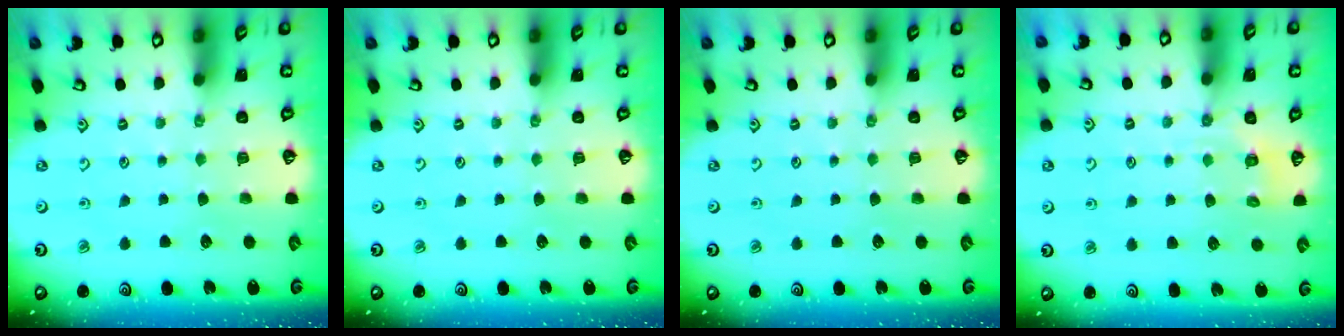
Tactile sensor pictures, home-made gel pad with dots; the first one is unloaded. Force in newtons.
{"total": 0.0}
{"total": 0.0}
{"total": 4.0, "press": 3.6, "slide": 1.7}